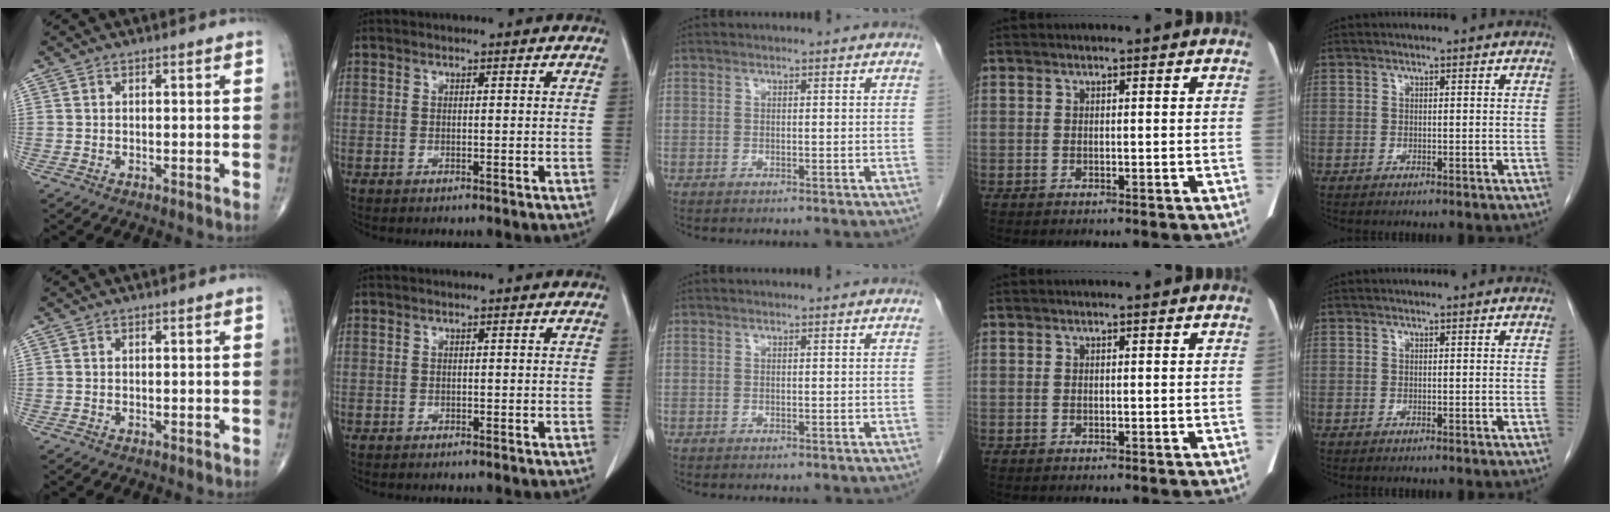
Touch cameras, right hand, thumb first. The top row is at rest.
{}